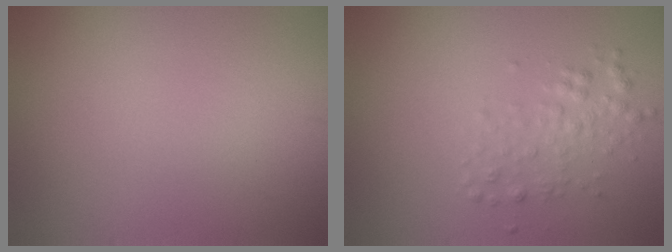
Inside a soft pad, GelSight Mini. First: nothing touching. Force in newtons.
{"total": 2.0, "press": 2.0, "slide": 0.1}